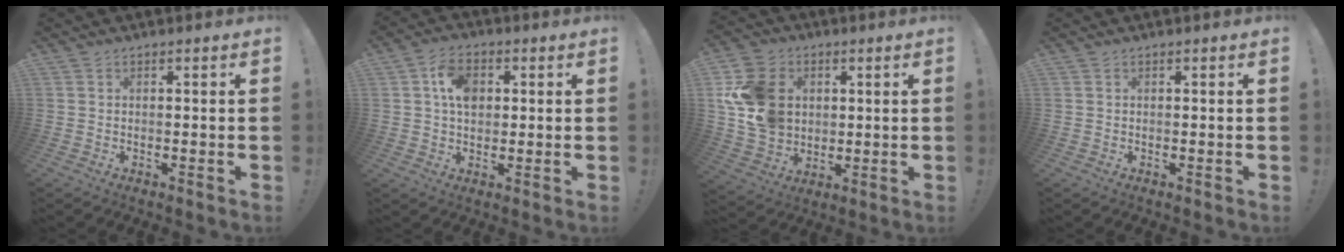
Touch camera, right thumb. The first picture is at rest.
{"total": 8.5, "force": [2.2, 6.0, 5.5], "torque": [-0.083, 0.004, 0.043]}
{"total": 17.3, "force": [3.2, 14.2, 9.3], "torque": [-0.165, -0.004, 0.069]}
{"total": 0.0}